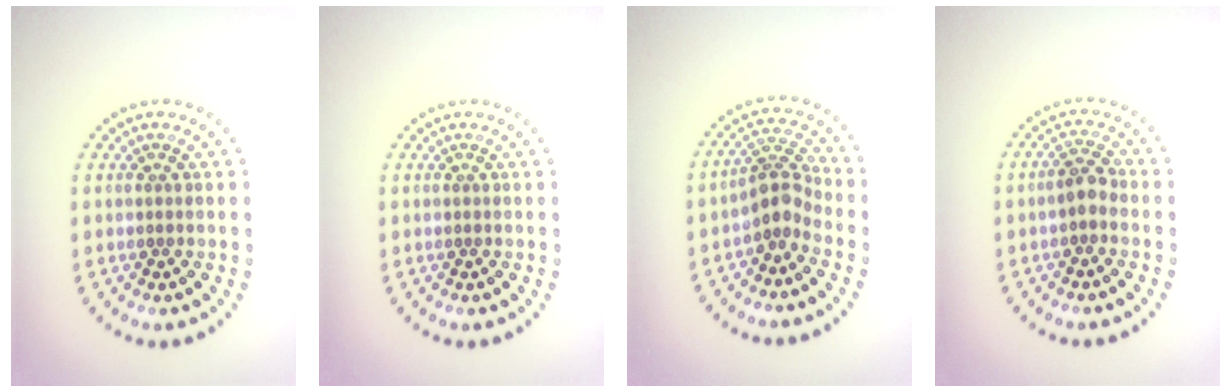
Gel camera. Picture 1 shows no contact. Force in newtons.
{"total": 0.0}
{"total": 2.9, "press": 2.2, "slide": 1.9}
{"total": 1.9, "press": 1.8, "slide": 0.6}